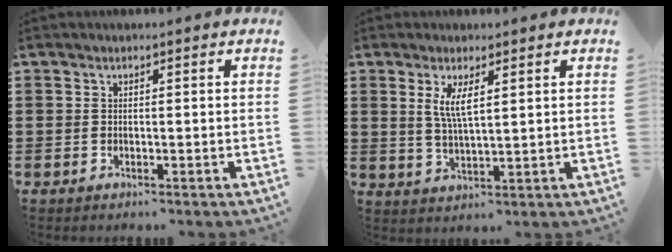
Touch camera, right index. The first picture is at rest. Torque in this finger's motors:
{"motor_torque": [0.26, -0.23, 0.17, 0.10]}